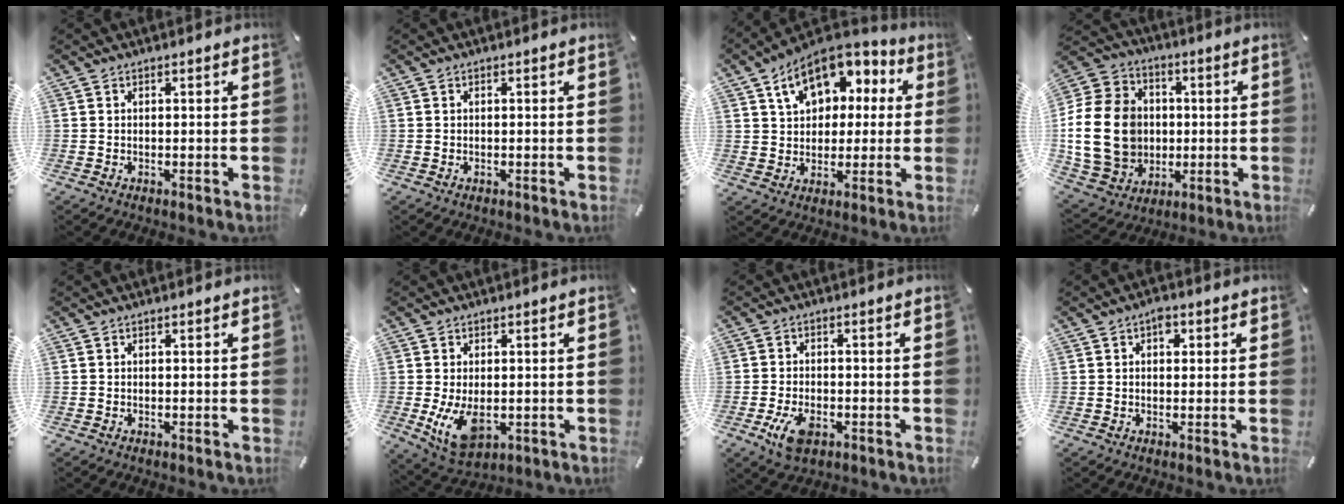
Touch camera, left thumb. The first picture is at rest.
{"total": 0.0}
{"total": 12.5, "force": [5.5, 9.3, 6.3], "torque": [-0.103, -0.021, 0.103]}
{"total": 20.5, "force": [-1.0, 17.0, 11.3], "torque": [-0.223, 0.013, -0.013]}
{"total": 0.0}
{"total": 8.0, "force": [-0.8, 5.2, 6.1], "torque": [-0.124, -0.011, -0.012]}
{"total": 5.9, "force": [-2.6, 3.6, 3.9], "torque": [-0.093, 0.008, -0.051]}
{"total": 2.7, "force": [0.9, 1.9, 1.8], "torque": [-0.014, -0.001, 0.008]}